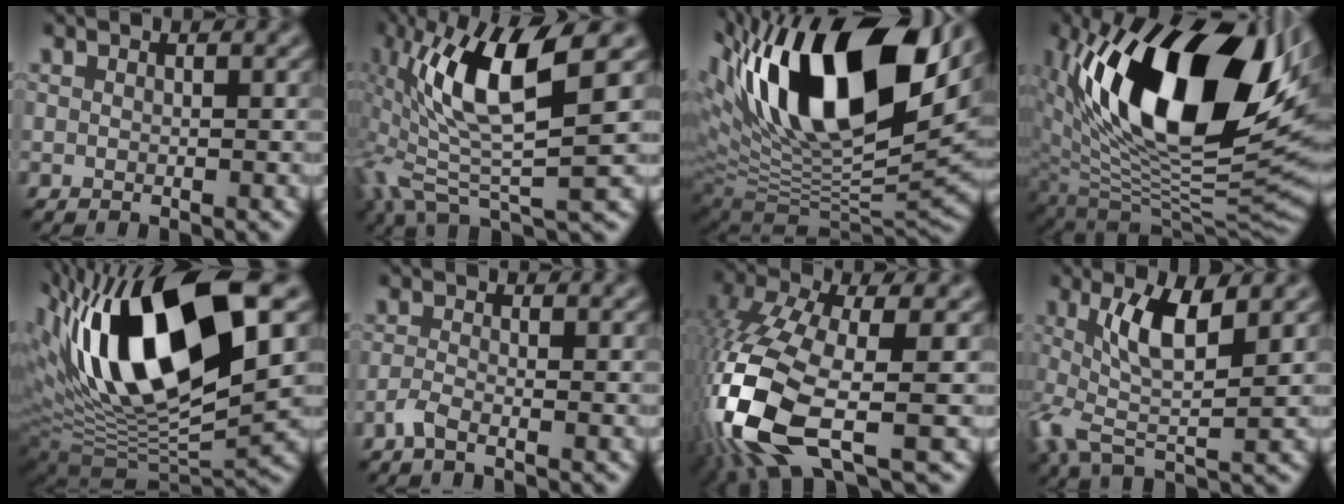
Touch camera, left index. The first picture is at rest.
{"total": 10.5, "force": [2.1, 2.7, 9.9], "torque": [-0.184, 0.003, 0.036]}
{"total": 18.4, "force": [7.2, 7.2, 15.3], "torque": [-0.260, 0.022, 0.115]}
{"total": 19.4, "force": [6.2, 9.7, 15.6], "torque": [-0.263, 0.006, 0.113]}
{"total": 16.6, "force": [6.0, 6.2, 14.2], "torque": [-0.240, 0.006, 0.095]}
{"total": 1.4, "force": [-1.0, 0.2, 0.9], "torque": [-0.024, 0.003, -0.027]}
{"total": 12.1, "force": [-4.3, 4.7, 10.4], "torque": [-0.249, -0.017, -0.084]}
{"total": 6.3, "force": [1.3, 1.8, 5.9], "torque": [-0.122, 0.005, 0.019]}